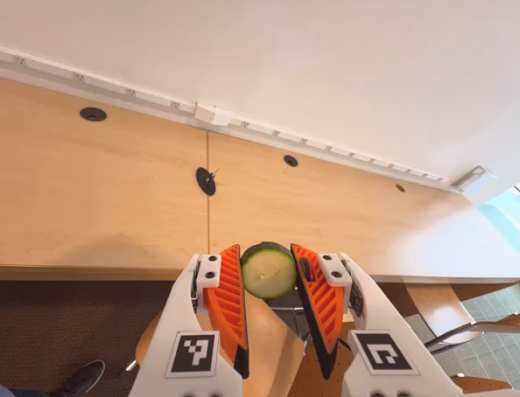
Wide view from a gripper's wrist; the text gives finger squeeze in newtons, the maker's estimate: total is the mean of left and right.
{"total": 8.5, "left": 8.4, "right": 8.6}